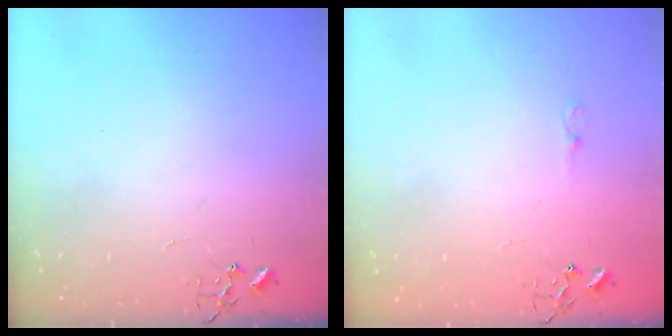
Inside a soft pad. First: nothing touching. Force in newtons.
{"total": 2.7, "press": 2.7, "slide": 0.4}